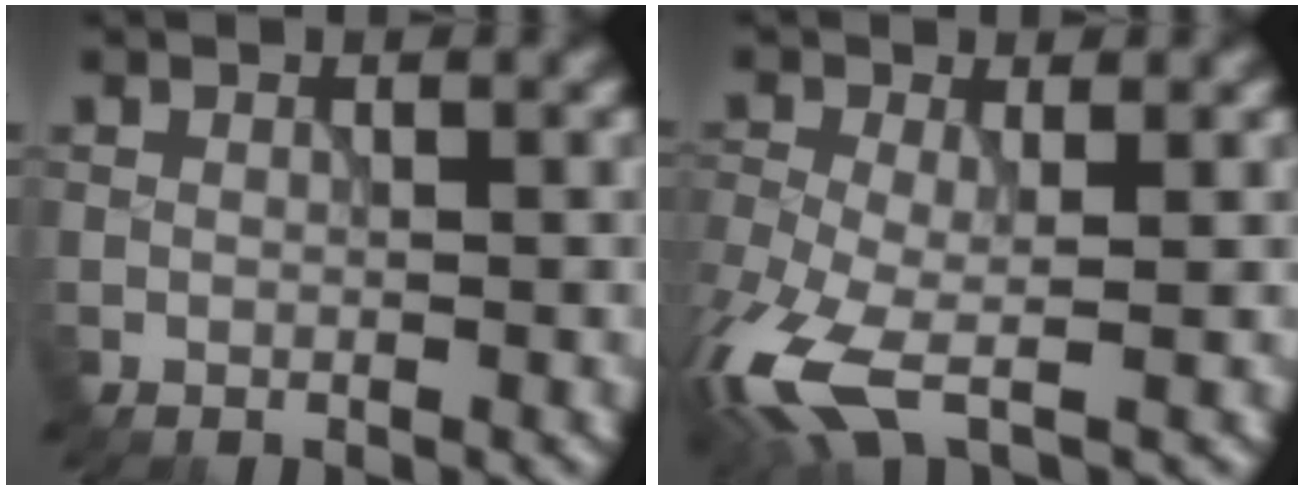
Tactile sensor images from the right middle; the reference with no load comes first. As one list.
[{"total": 7.2, "force": [-3.1, 3.3, 5.6], "torque": [-0.146, -0.020, -0.069]}]